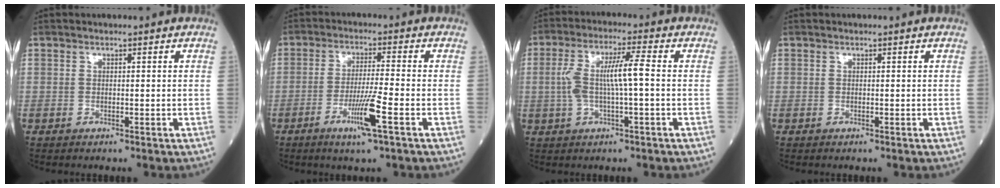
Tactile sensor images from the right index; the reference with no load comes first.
{"total": 6.9, "force": [-3.1, -0.6, 6.1], "torque": [-0.116, -0.013, -0.059]}
{"total": 7.6, "force": [0.0, 0.8, 7.6], "torque": [-0.158, 0.017, -0.002]}
{"total": 0.0}